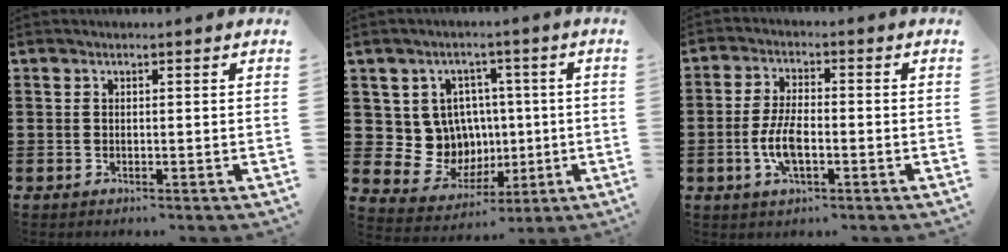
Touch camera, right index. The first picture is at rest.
{"total": 8.9, "force": [1.3, 8.3, 2.8], "torque": [-0.069, -0.006, 0.037]}
{"total": 6.2, "force": [-1.5, 2.5, 5.5], "torque": [-0.129, -0.003, -0.036]}